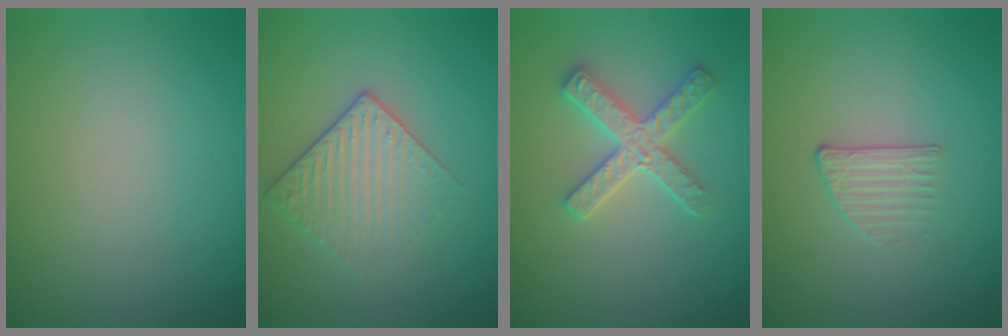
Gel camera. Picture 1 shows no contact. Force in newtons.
{"total": 3.0, "press": 2.7, "slide": 1.3}
{"total": 3.0, "press": 2.9, "slide": 0.7}
{"total": 1.3, "press": 0.8, "slide": 1.0}